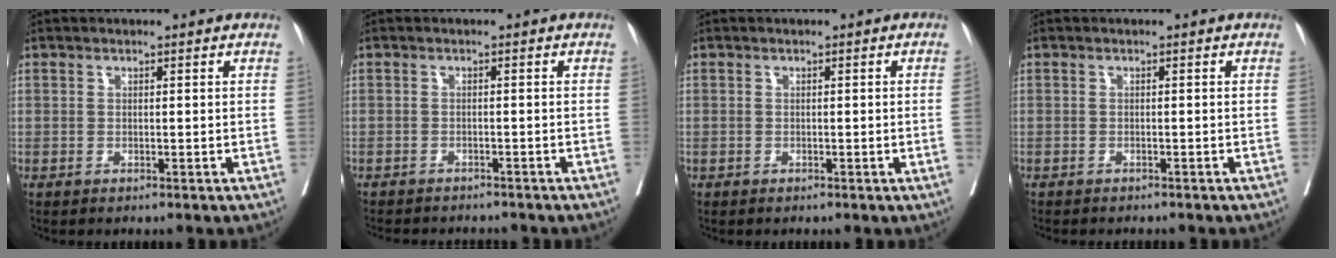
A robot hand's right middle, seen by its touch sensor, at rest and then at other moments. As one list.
[{"total": 8.0, "force": [-7.3, 2.0, 2.4], "torque": [-0.033, -0.004, -0.094]}, {"total": 0.7, "force": [-0.1, -0.2, 0.6], "torque": [-0.006, 0.002, -0.002]}, {"total": 3.6, "force": [-3.2, 0.9, 1.4], "torque": [-0.021, -0.006, -0.039]}]